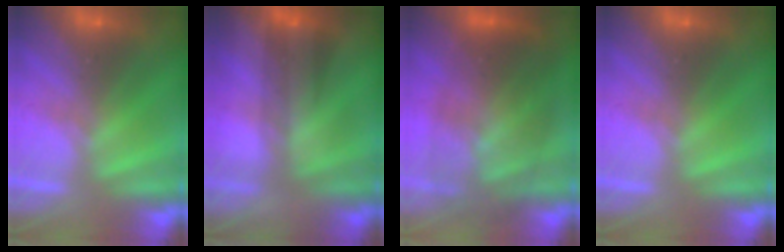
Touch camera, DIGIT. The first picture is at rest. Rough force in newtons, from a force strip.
{"total": 3.9}
{"total": 9.0}
{"total": 0.0}